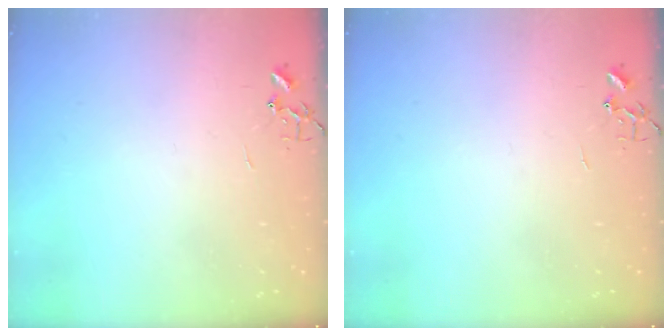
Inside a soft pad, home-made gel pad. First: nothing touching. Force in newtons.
{"total": 0.0}